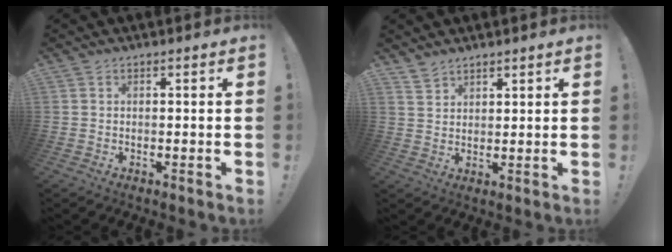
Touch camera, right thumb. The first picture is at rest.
{"total": 3.5, "force": [3.1, 1.4, 0.6], "torque": [-0.010, -0.019, 0.059]}